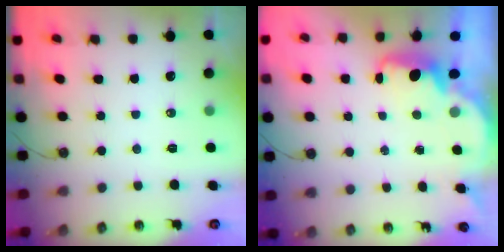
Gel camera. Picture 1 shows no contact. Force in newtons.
{"total": 2.4, "press": 2.3, "slide": 0.6}